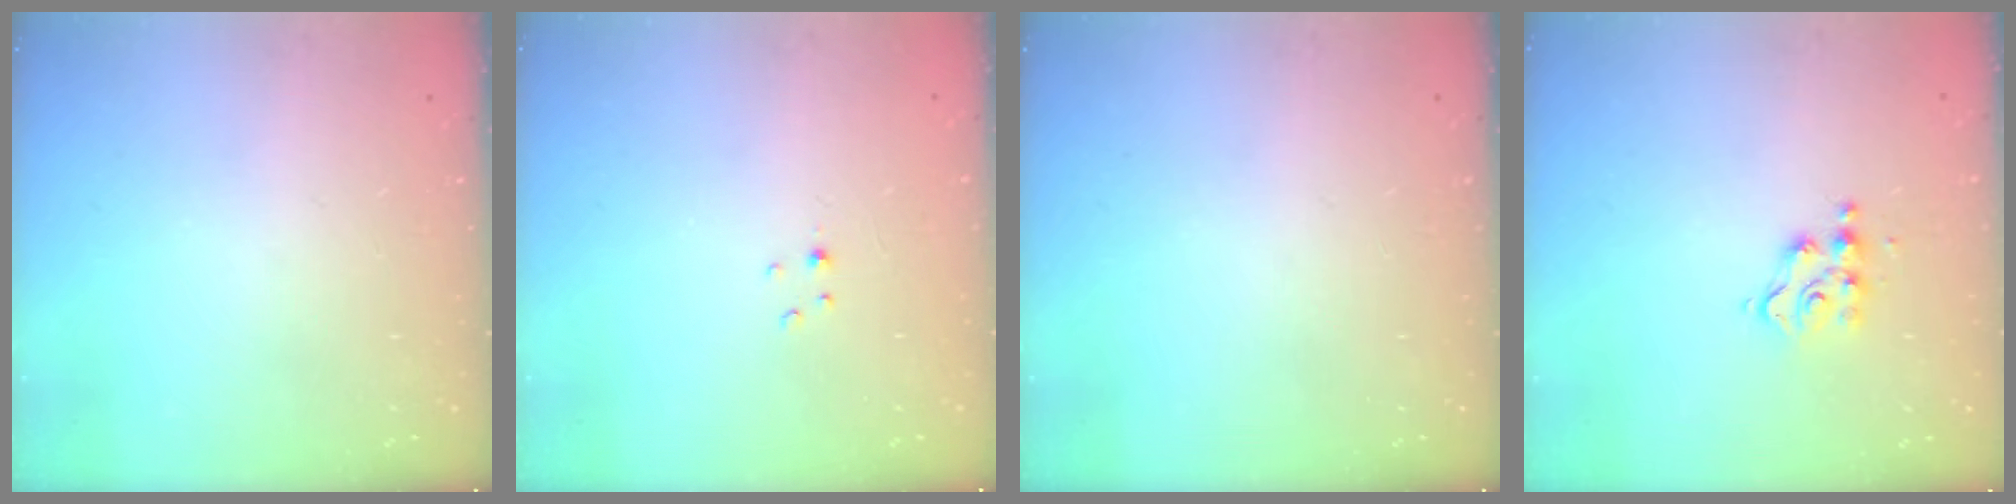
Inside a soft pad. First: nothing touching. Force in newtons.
{"total": 1.4, "press": 1.3, "slide": 0.2}
{"total": 0.0}
{"total": 4.8, "press": 4.8, "slide": 0.5}